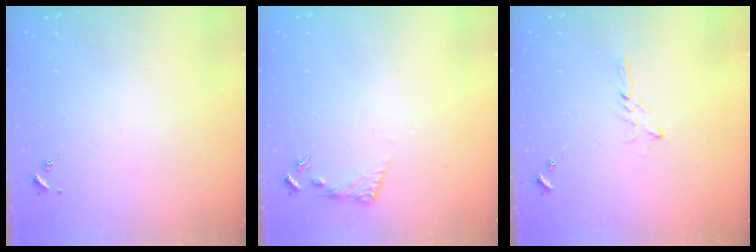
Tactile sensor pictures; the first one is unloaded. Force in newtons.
{"total": 6.0, "press": 6.0, "slide": 0.4}
{"total": 2.5, "press": 2.5, "slide": 0.2}